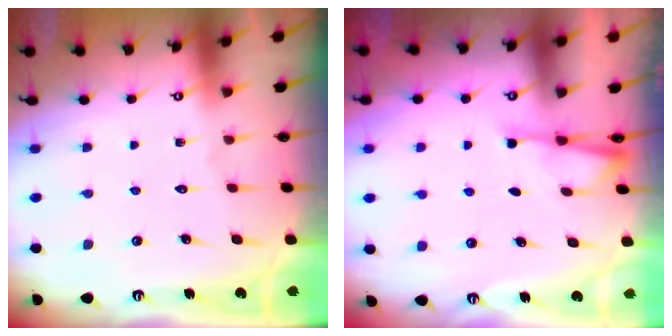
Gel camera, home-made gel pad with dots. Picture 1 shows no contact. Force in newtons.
{"total": 2.5, "press": 2.4, "slide": 0.4}